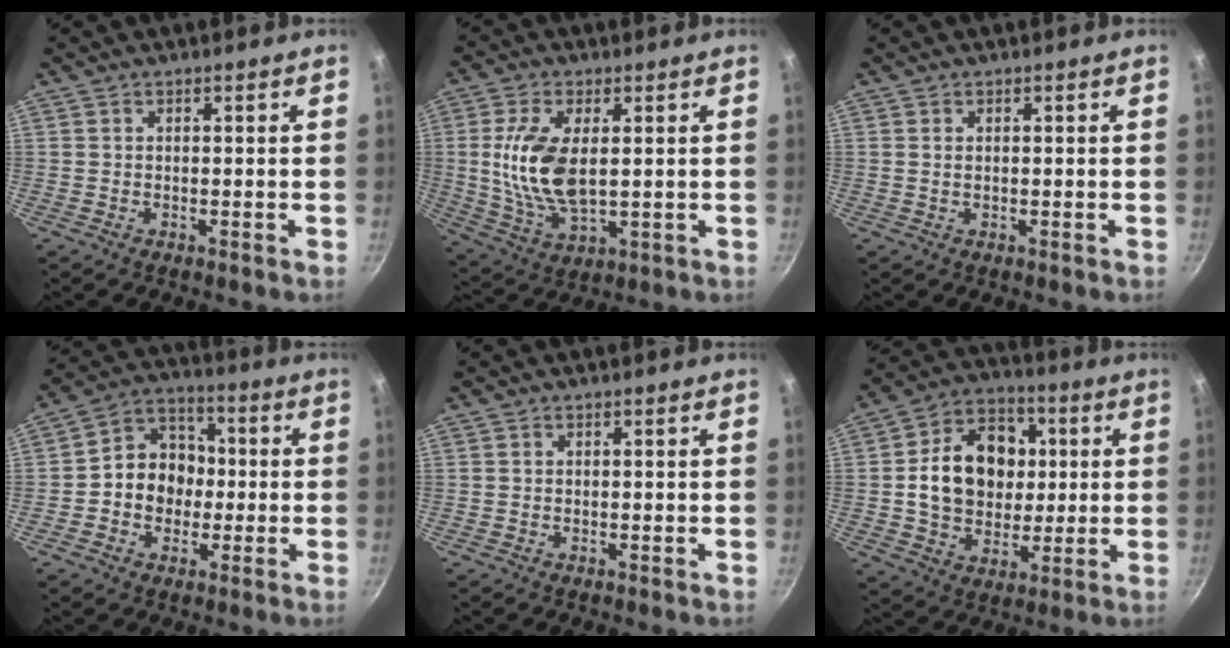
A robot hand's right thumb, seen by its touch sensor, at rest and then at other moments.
{"total": 12.9, "force": [1.4, 6.5, 11.1], "torque": [-0.214, -0.009, 0.031]}
{"total": 0.7, "force": [0.2, 0.5, 0.6], "torque": [-0.009, 0.001, 0.002]}
{"total": 10.8, "force": [-1.0, 9.2, 5.5], "torque": [-0.040, 0.031, -0.034]}
{"total": 0.0}
{"total": 17.0, "force": [1.6, 13.4, 10.4], "torque": [-0.132, 0.020, 0.024]}